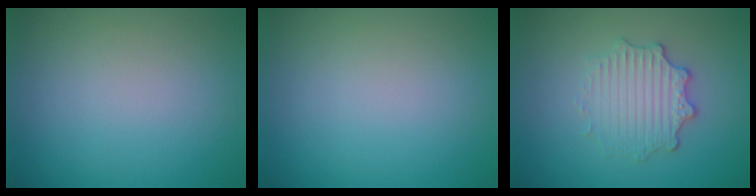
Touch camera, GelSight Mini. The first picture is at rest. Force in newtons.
{"total": 0.0}
{"total": 3.2, "press": 2.8, "slide": 1.6}